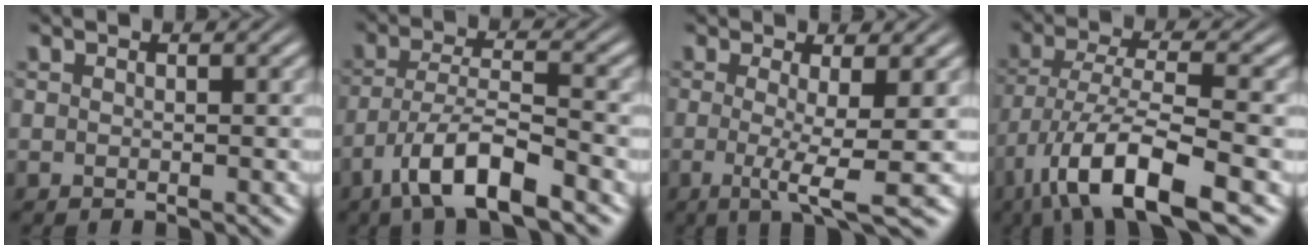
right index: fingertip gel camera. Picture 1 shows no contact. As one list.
[{"total": 5.4, "force": [-2.7, 1.8, 4.3], "torque": [-0.082, -0.020, -0.036]}, {"total": 4.3, "force": [-1.4, -0.1, 4.1], "torque": [-0.078, -0.034, -0.012]}, {"total": 8.3, "force": [-4.1, 2.8, 6.7], "torque": [-0.131, -0.039, -0.043]}]